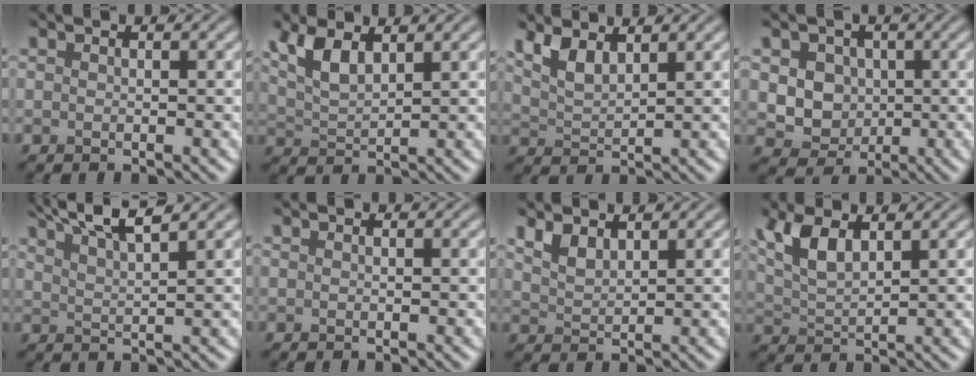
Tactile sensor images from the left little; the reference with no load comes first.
{"total": 4.0, "force": [2.3, 1.6, 2.8], "torque": [-0.069, 0.002, 0.050]}
{"total": 3.2, "force": [2.2, 1.2, 2.0], "torque": [-0.045, -0.001, 0.045]}
{"total": 5.6, "force": [1.1, 4.8, 2.5], "torque": [-0.037, 0.011, 0.015]}
{"total": 6.3, "force": [4.9, 1.3, 3.7], "torque": [-0.047, 0.021, 0.059]}
{"total": 0.0}
{"total": 2.2, "force": [1.7, 0.9, 1.1], "torque": [-0.027, -0.001, 0.038]}
{"total": 4.4, "force": [2.4, 1.7, 3.3], "torque": [-0.080, 0.004, 0.051]}